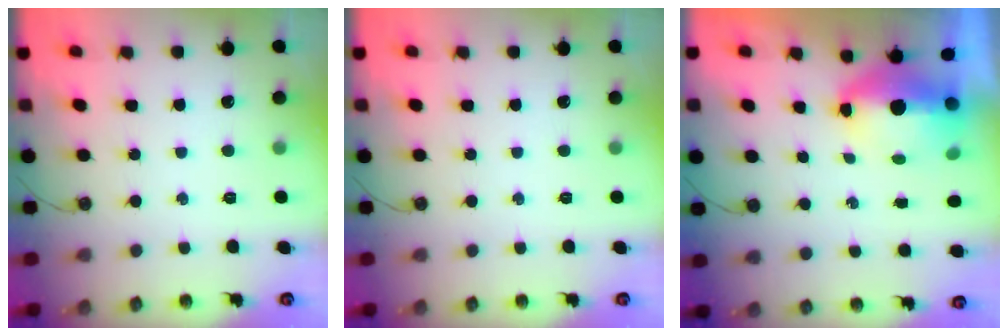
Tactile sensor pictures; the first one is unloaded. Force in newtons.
{"total": 0.0}
{"total": 12.9, "press": 9.3, "slide": 9.0}